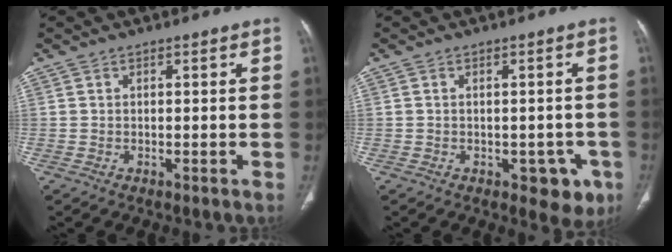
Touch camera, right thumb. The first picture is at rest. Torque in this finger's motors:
{"motor_torque": [-0.03, 0.11, -0.19, 0.04, 0.03]}